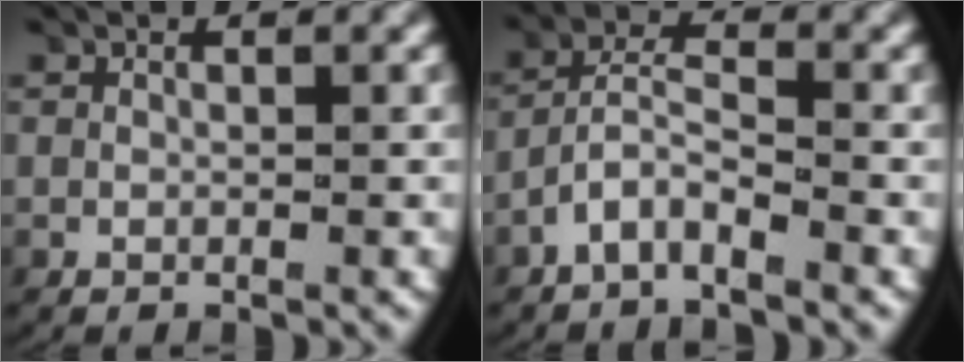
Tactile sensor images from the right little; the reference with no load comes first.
{"total": 3.6, "force": [-2.4, 1.8, 2.0], "torque": [-0.049, -0.005, -0.046]}